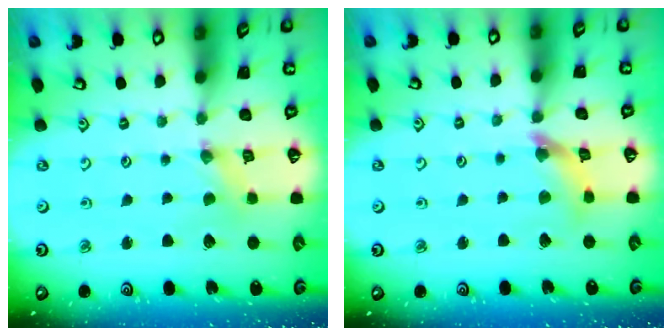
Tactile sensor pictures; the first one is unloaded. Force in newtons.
{"total": 7.2, "press": 7.2, "slide": 0.7}